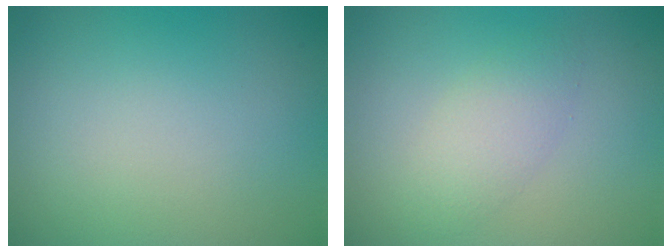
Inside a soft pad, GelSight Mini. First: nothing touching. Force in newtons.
{"total": 2.4, "press": 2.4, "slide": 0.2}